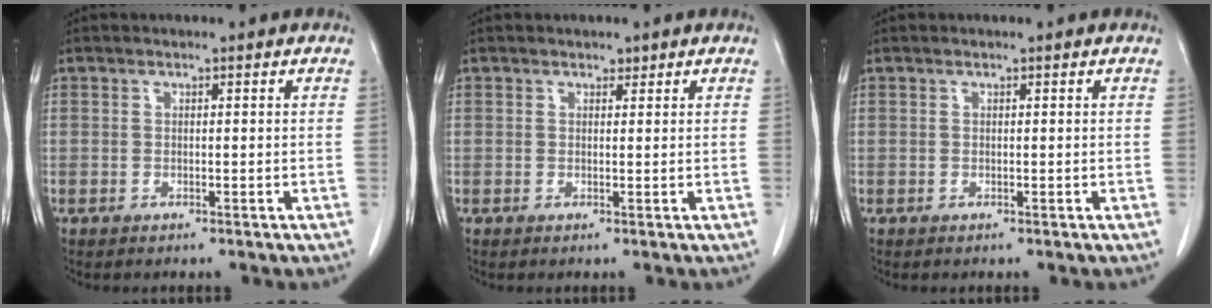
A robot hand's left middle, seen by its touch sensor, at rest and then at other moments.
{"total": 0.7, "force": [0.6, 0.3, 0.1], "torque": [-0.005, -0.003, 0.008]}
{"total": 0.0}